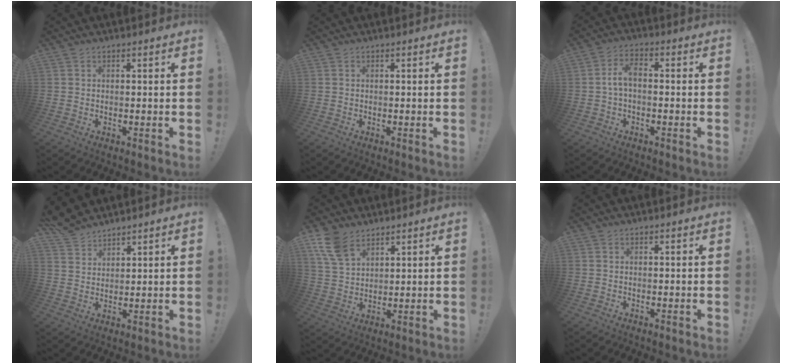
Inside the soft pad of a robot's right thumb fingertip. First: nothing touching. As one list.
[{"total": 0.0}, {"total": 5.3, "force": [-0.7, 2.4, 4.7], "torque": [-0.098, 0.012, -0.011]}, {"total": 6.5, "force": [5.9, 2.5, 1.1], "torque": [-0.026, -0.040, 0.116]}, {"total": 9.9, "force": [6.6, 5.4, 4.9], "torque": [-0.090, -0.027, 0.132]}, {"total": 0.0}]